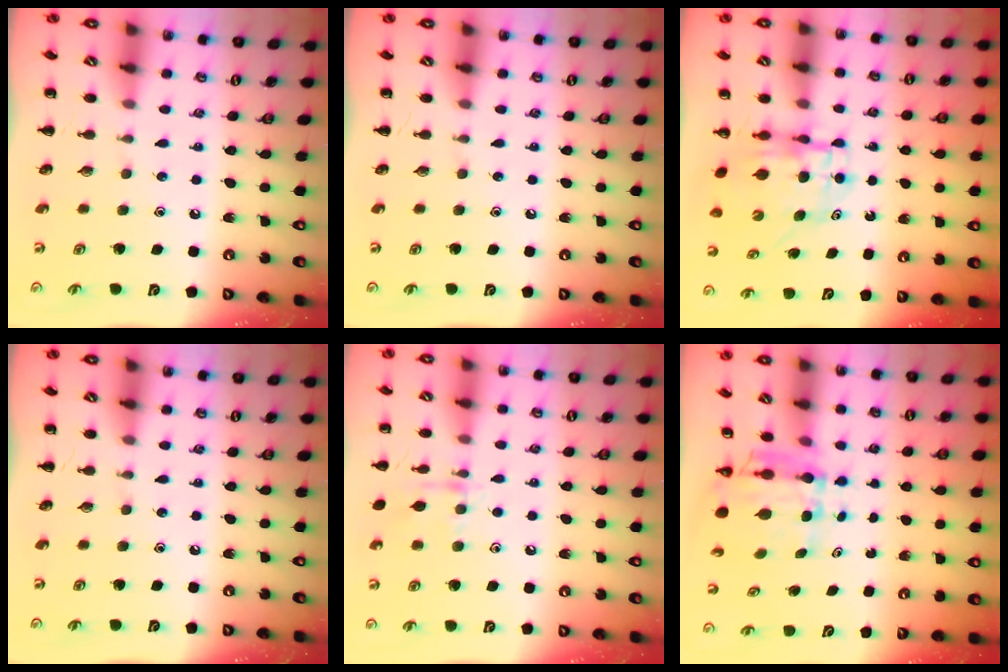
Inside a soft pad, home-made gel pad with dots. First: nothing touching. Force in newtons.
{"total": 0.0}
{"total": 5.9, "press": 5.8, "slide": 1.0}
{"total": 0.0}
{"total": 8.1, "press": 8.1, "slide": 1.2}
{"total": 5.6, "press": 5.2, "slide": 2.1}